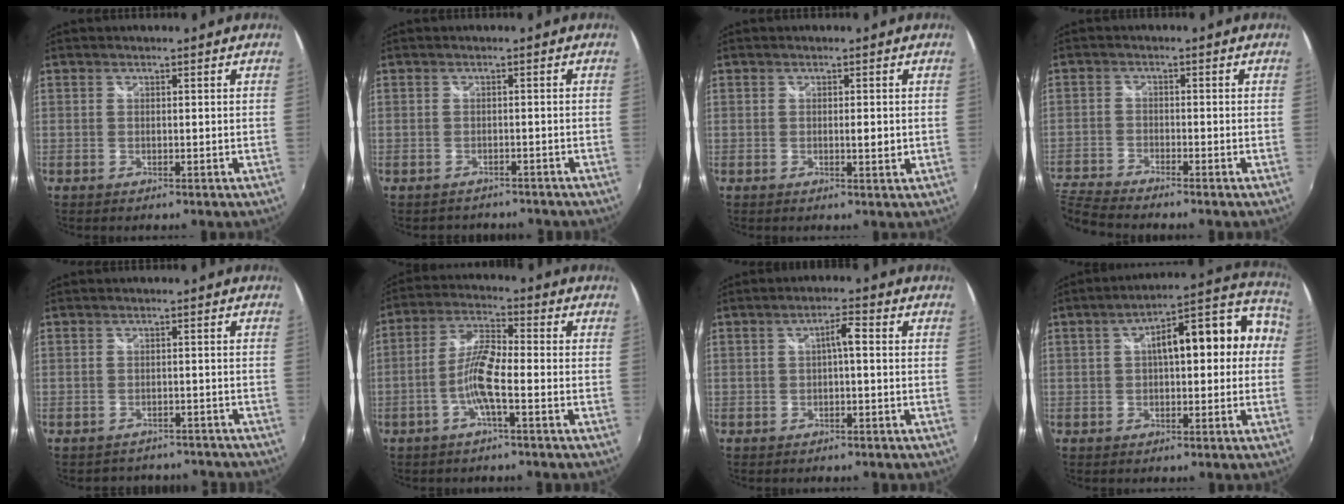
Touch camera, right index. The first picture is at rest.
{"total": 4.8, "force": [-4.3, 1.7, 1.2], "torque": [-0.027, -0.014, -0.054]}
{"total": 1.7, "force": [0.1, 0.4, 1.6], "torque": [-0.025, 0.001, 0.005]}
{"total": 7.7, "force": [-7.3, 0.4, 2.5], "torque": [-0.079, -0.025, -0.144]}
{"total": 9.3, "force": [-8.3, 3.4, 2.4], "torque": [-0.053, -0.004, -0.098]}
{"total": 7.1, "force": [-2.6, 0.9, 6.5], "torque": [-0.141, 0.011, -0.050]}
{"total": 2.7, "force": [-0.1, 0.1, 2.7], "torque": [-0.049, 0.009, -0.002]}
{"total": 14.0, "force": [0.8, 5.1, 13.0], "torque": [-0.188, 0.048, 0.013]}